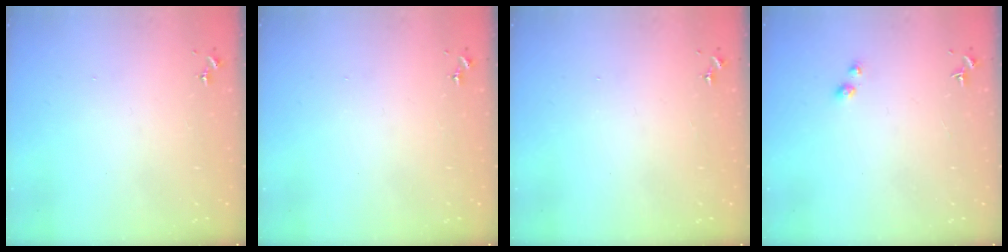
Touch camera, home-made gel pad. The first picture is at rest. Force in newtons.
{"total": 1.3, "press": 1.0, "slide": 0.9}
{"total": 0.0}
{"total": 2.9, "press": 2.8, "slide": 0.4}